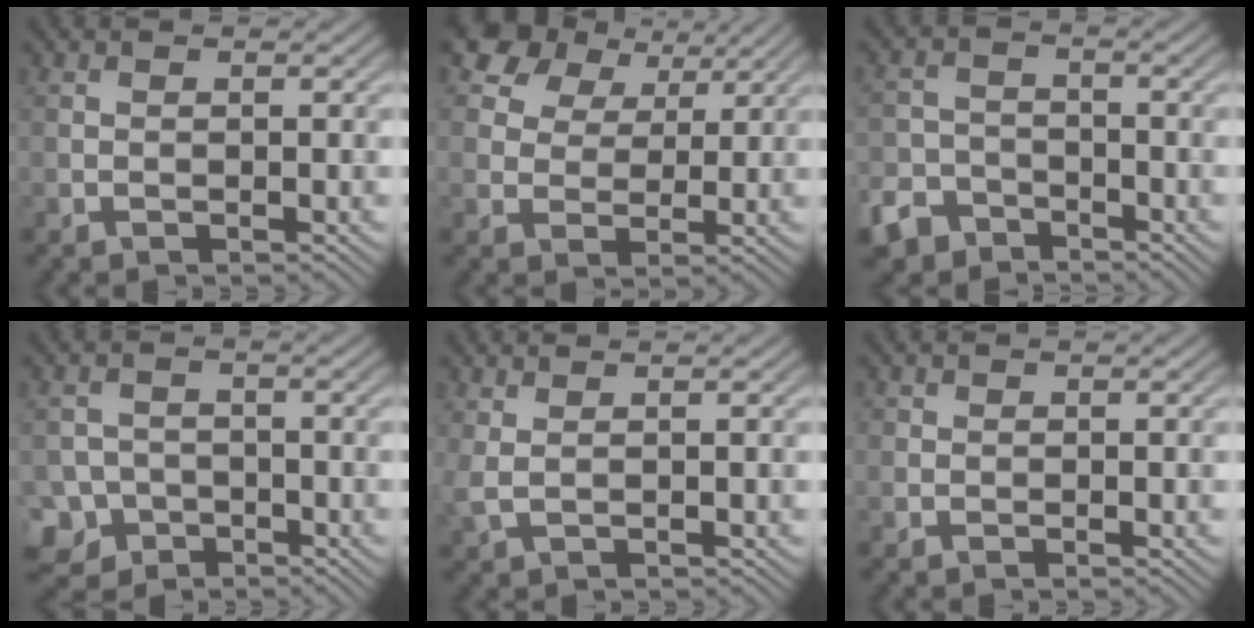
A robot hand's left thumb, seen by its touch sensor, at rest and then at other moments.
{"total": 9.1, "force": [6.0, 5.5, 3.9], "torque": [-0.095, 0.008, 0.108]}
{"total": 5.4, "force": [-3.9, 3.3, 1.5], "torque": [-0.033, -0.005, -0.084]}
{"total": 6.2, "force": [-3.5, 4.9, 1.5], "torque": [-0.026, -0.010, -0.075]}
{"total": 2.0, "force": [1.0, 0.6, 1.7], "torque": [-0.046, 0.003, 0.020]}
{"total": 0.7, "force": [0.0, 0.7, 0.1], "torque": [0.000, -0.002, -0.004]}